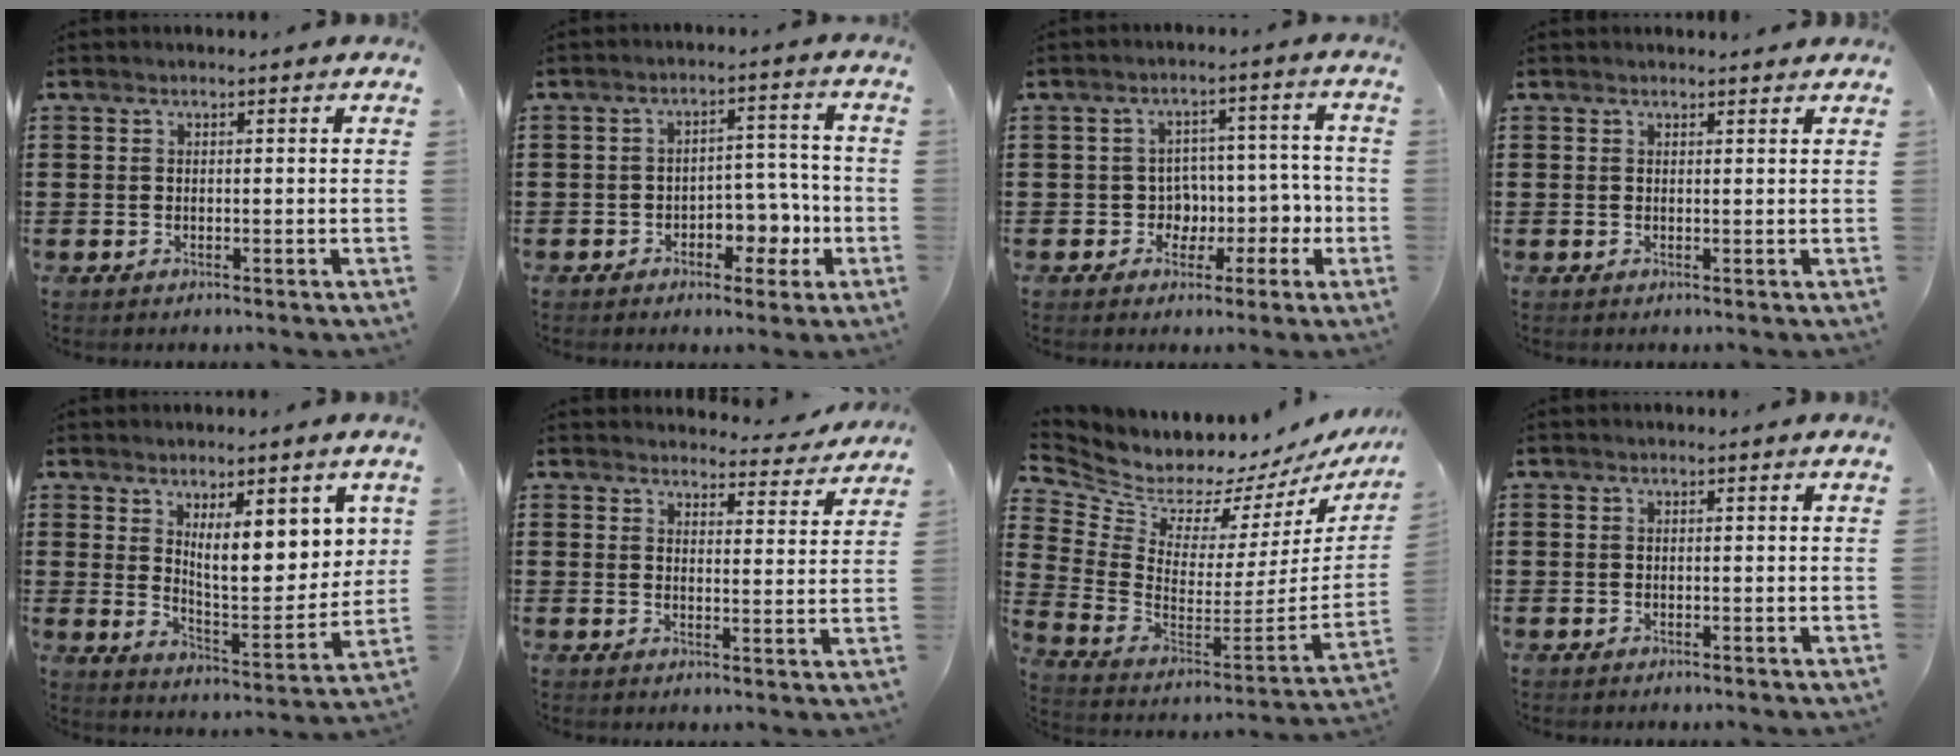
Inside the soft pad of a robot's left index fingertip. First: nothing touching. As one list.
[{"total": 5.6, "force": [-2.7, 3.6, 3.4], "torque": [-0.051, 0.012, -0.052]}, {"total": 5.4, "force": [-0.7, 5.2, 1.2], "torque": [-0.030, -0.007, -0.012]}, {"total": 0.8, "force": [0.7, 0.1, 0.1], "torque": [-0.004, 0.000, 0.015]}, {"total": 8.7, "force": [4.7, 2.7, 6.8], "torque": [-0.109, -0.031, 0.076]}, {"total": 4.0, "force": [4.0, 0.4, 0.5], "torque": [-0.018, -0.024, 0.070]}, {"total": 5.9, "force": [5.7, 1.5, 0.4], "torque": [-0.055, -0.068, 0.095]}, {"total": 0.0}]